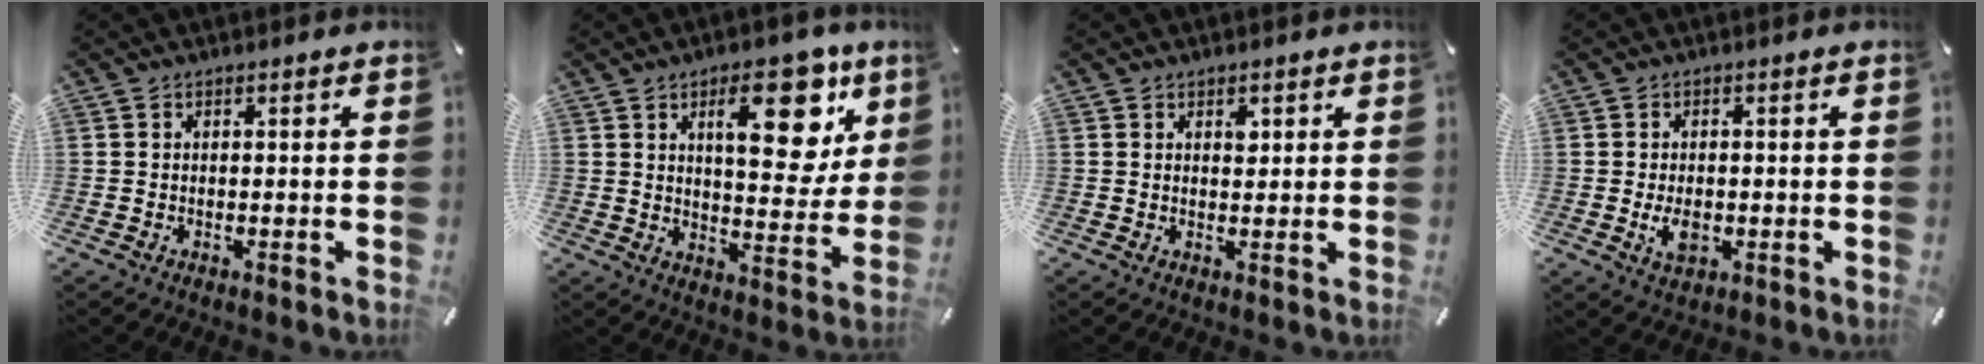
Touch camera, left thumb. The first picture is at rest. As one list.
[{"total": 17.7, "force": [8.0, 8.5, 13.3], "torque": [-0.163, -0.033, 0.126]}, {"total": 1.9, "force": [0.8, 1.3, 1.1], "torque": [0.002, -0.006, 0.009]}, {"total": 4.6, "force": [-0.9, 2.8, 3.6], "torque": [-0.083, -0.002, -0.019]}]